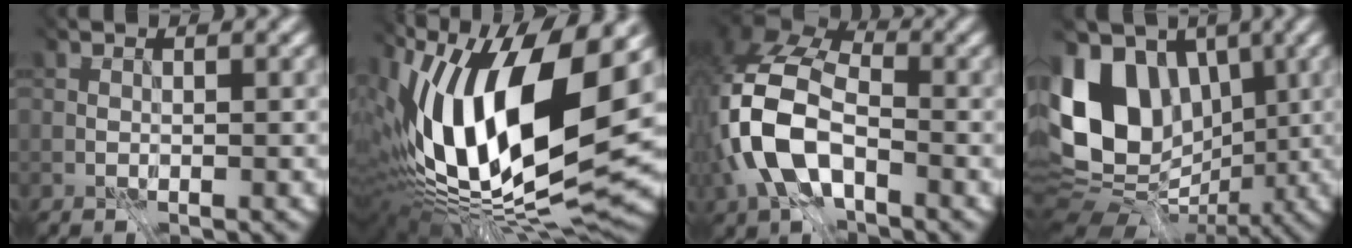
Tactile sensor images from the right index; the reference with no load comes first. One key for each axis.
{"total": 16.4, "fx": -0.4, "fy": 6.5, "fz": 15.1, "tx": -0.287, "ty": -0.012, "tz": 0.006}
{"total": 10.0, "fx": -4.2, "fy": 5.1, "fz": 7.5, "tx": -0.201, "ty": -0.012, "tz": -0.073}
{"total": 11.2, "fx": -0.1, "fy": 8.7, "fz": 7.1, "tx": -0.153, "ty": 0.005, "tz": 0.008}